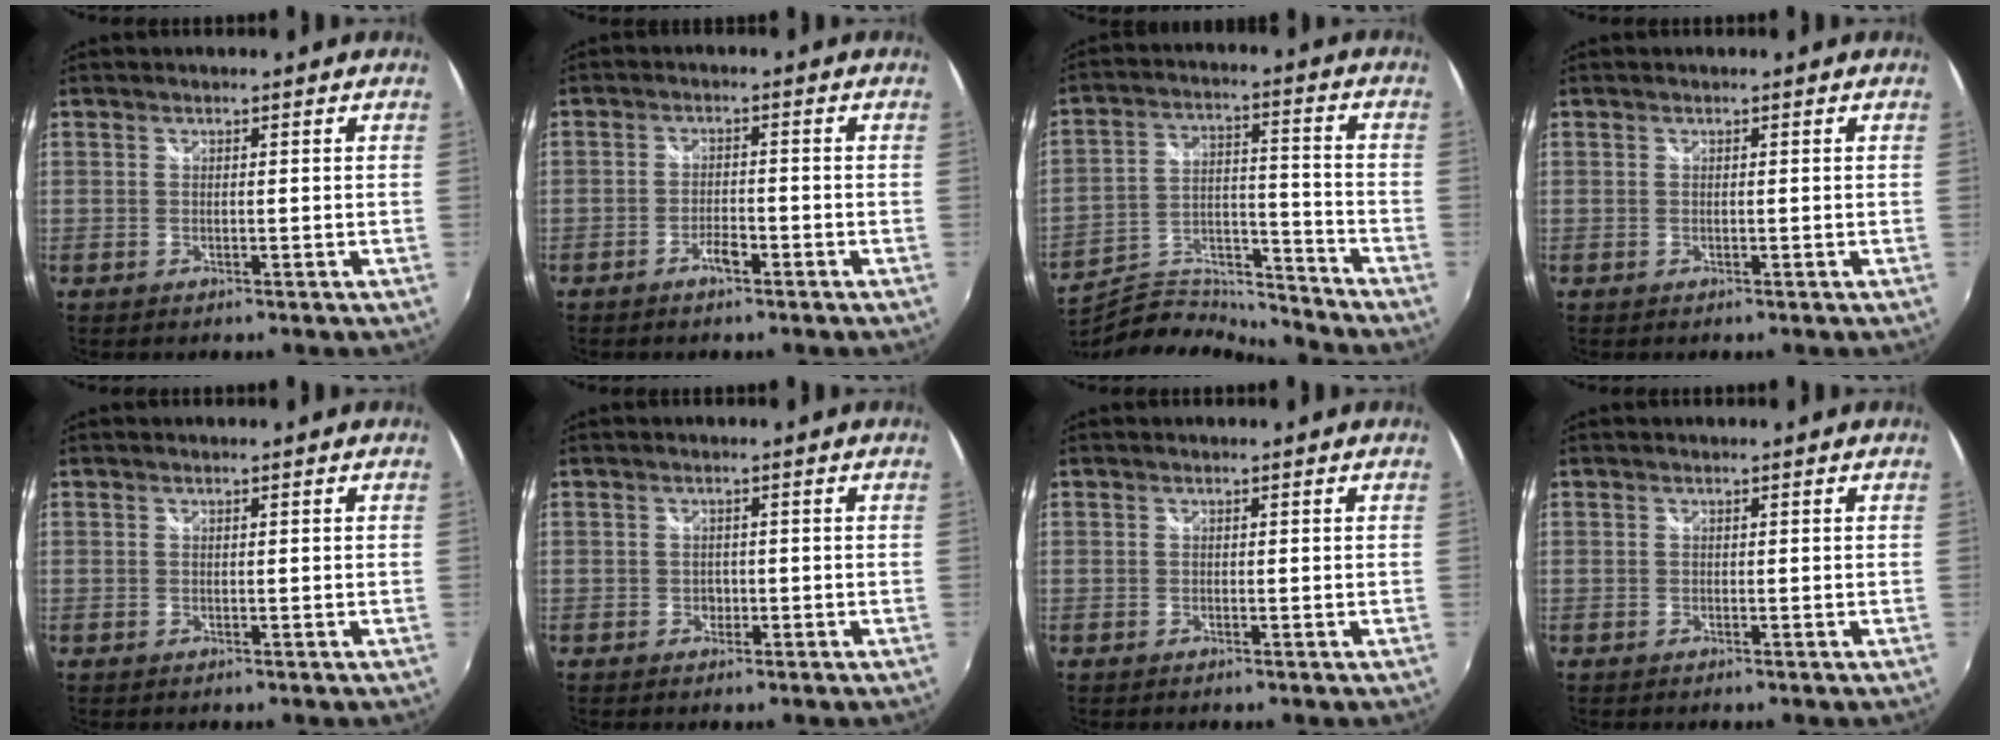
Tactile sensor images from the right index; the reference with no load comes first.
{"total": 2.9, "force": [-2.0, 1.0, 1.9], "torque": [-0.045, 0.000, -0.038]}
{"total": 12.7, "force": [-12.3, 2.0, 2.6], "torque": [-0.051, 0.017, -0.221]}
{"total": 0.0}
{"total": 0.0}
{"total": 1.6, "force": [-0.5, 1.4, 0.4], "torque": [-0.006, -0.002, -0.005]}
{"total": 0.0}
{"total": 0.0}